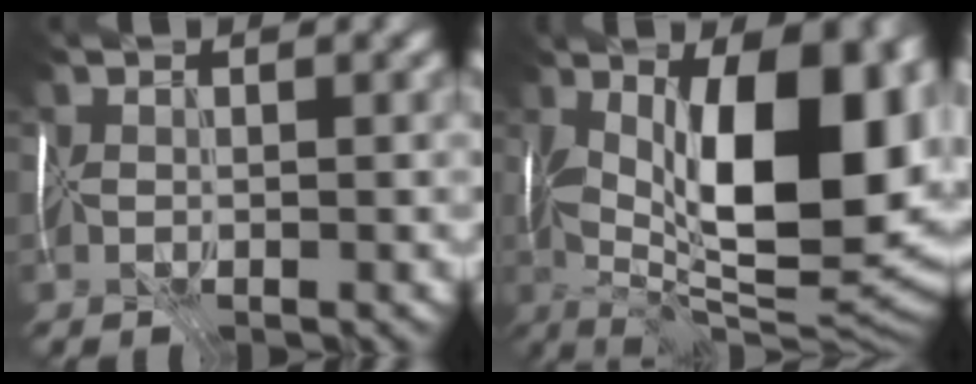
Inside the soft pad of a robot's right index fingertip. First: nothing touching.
{"total": 18.3, "force": [2.2, 8.0, 16.3], "torque": [-0.214, 0.002, 0.041]}